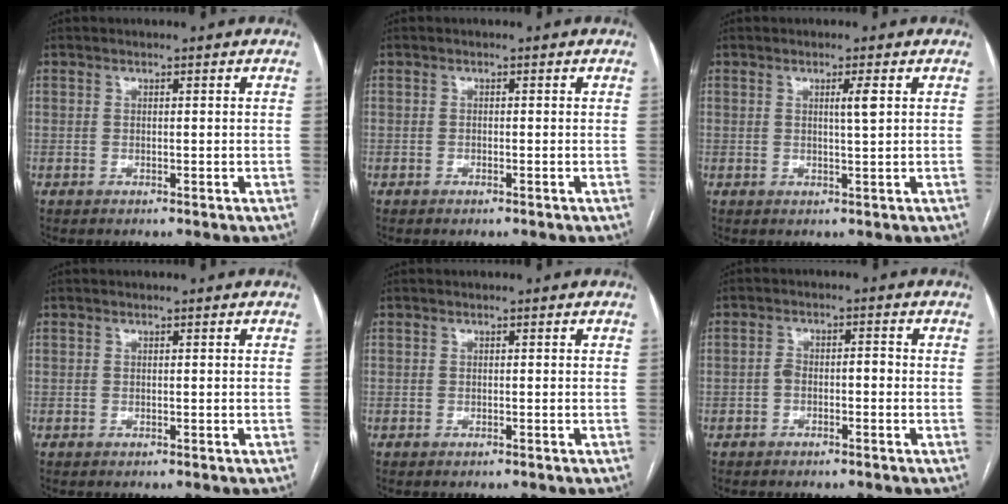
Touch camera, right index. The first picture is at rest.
{"total": 0.6, "force": [-0.5, 0.1, 0.4], "torque": [-0.010, -0.001, -0.005]}
{"total": 2.3, "force": [0.8, -0.2, 2.1], "torque": [-0.039, -0.004, 0.013]}
{"total": 0.0}
{"total": 0.0}
{"total": 2.8, "force": [-0.9, 1.4, 2.3], "torque": [-0.040, 0.018, -0.013]}